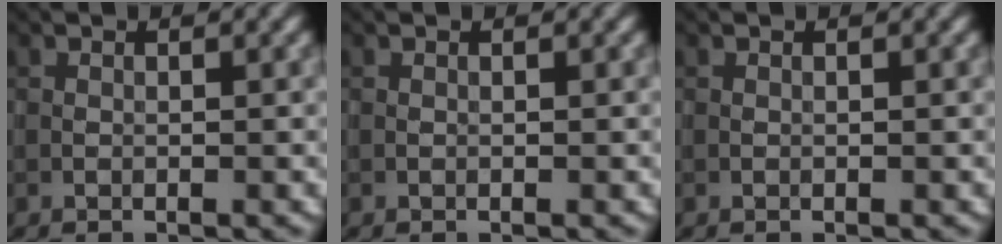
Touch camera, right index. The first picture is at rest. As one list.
[{"total": 0.0}, {"total": 0.0}]